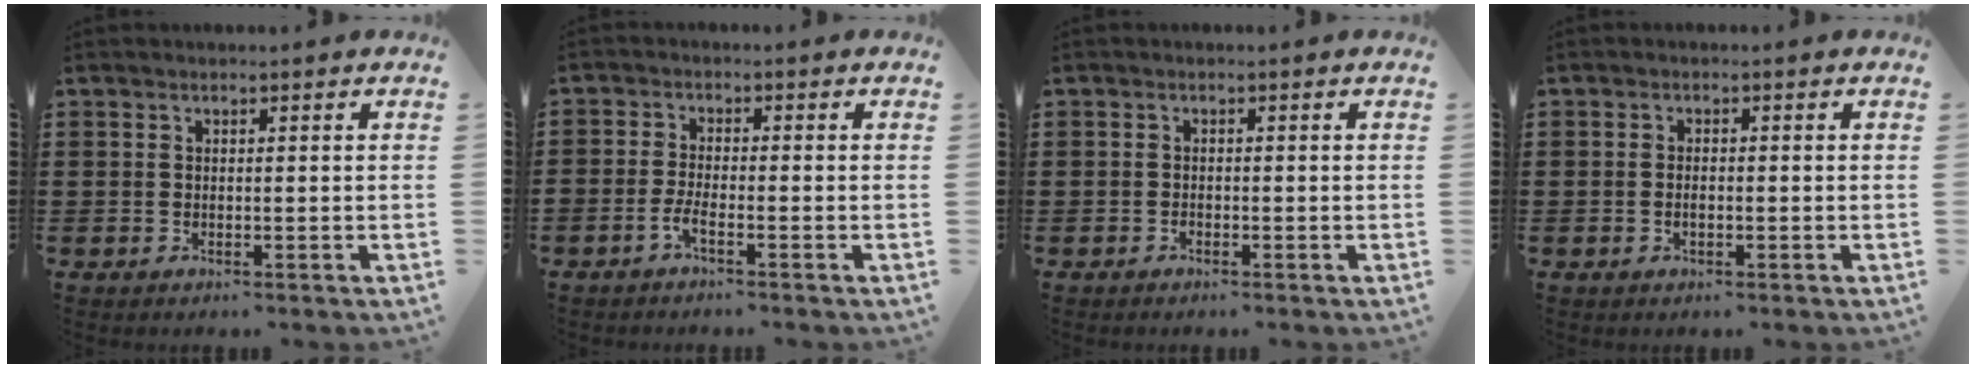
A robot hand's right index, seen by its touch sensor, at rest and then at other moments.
{"total": 2.5, "force": [-1.8, 0.2, 1.7], "torque": [-0.045, -0.007, -0.037]}
{"total": 0.7, "force": [-0.7, 0.0, 0.2], "torque": [-0.007, -0.003, -0.013]}
{"total": 1.2, "force": [-0.3, 0.3, 1.1], "torque": [-0.022, -0.004, -0.005]}